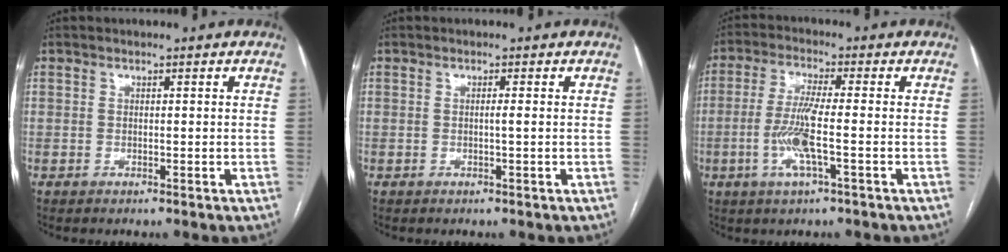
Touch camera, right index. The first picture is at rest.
{"total": 0.7, "force": [-0.1, -0.2, 0.7], "torque": [-0.008, 0.001, -0.002]}
{"total": 7.4, "force": [-1.9, 0.2, 7.2], "torque": [-0.148, -0.006, -0.041]}